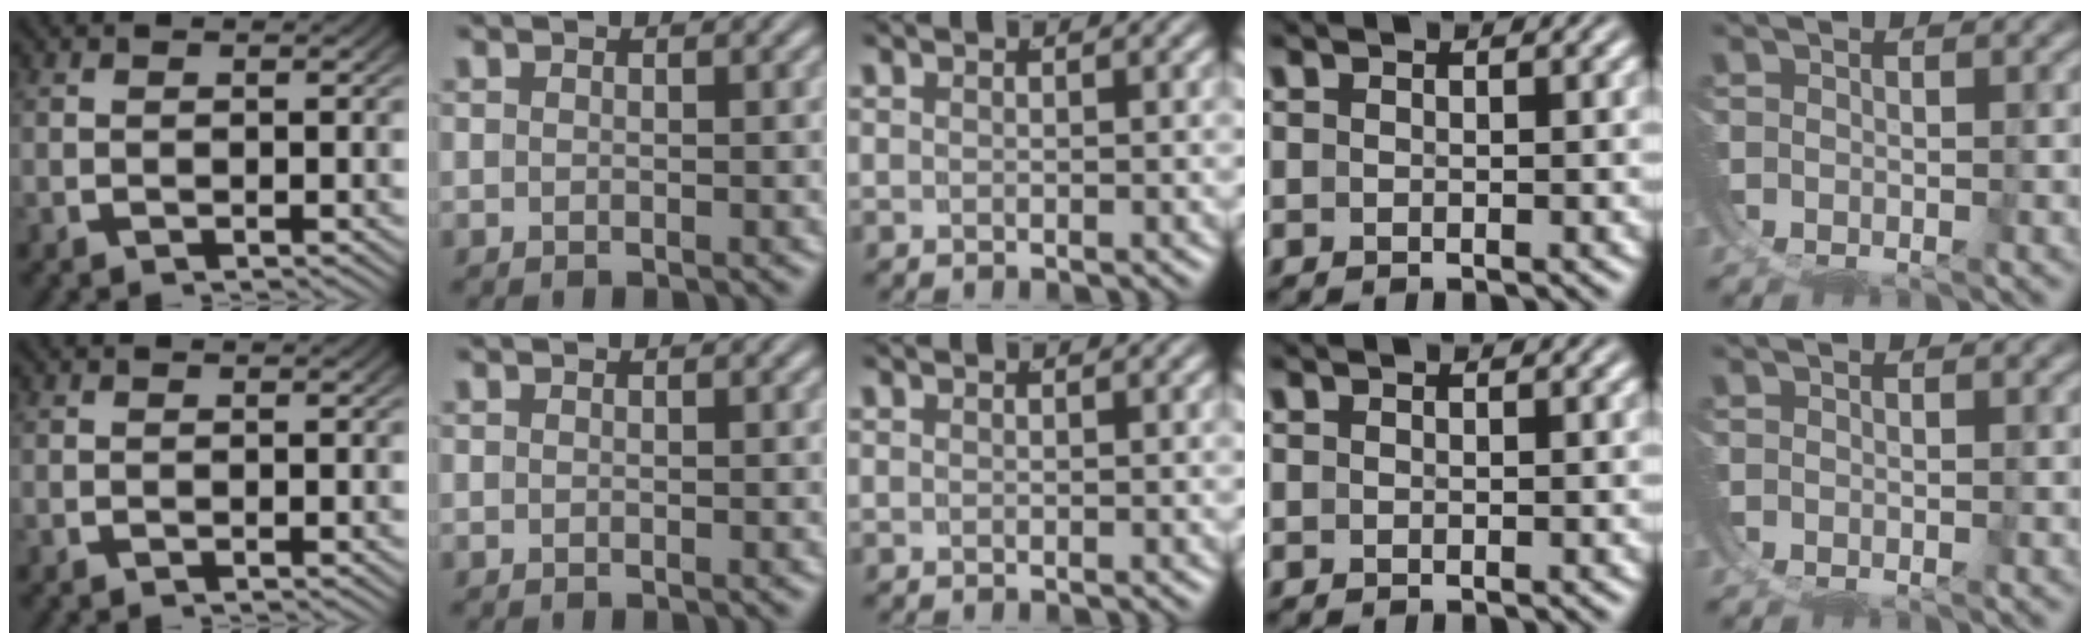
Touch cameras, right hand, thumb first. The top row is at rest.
{}